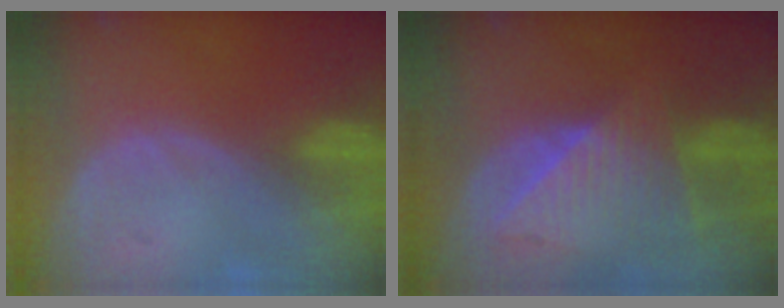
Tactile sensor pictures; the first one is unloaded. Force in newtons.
{"total": 9.1, "press": 8.1, "slide": 4.0}